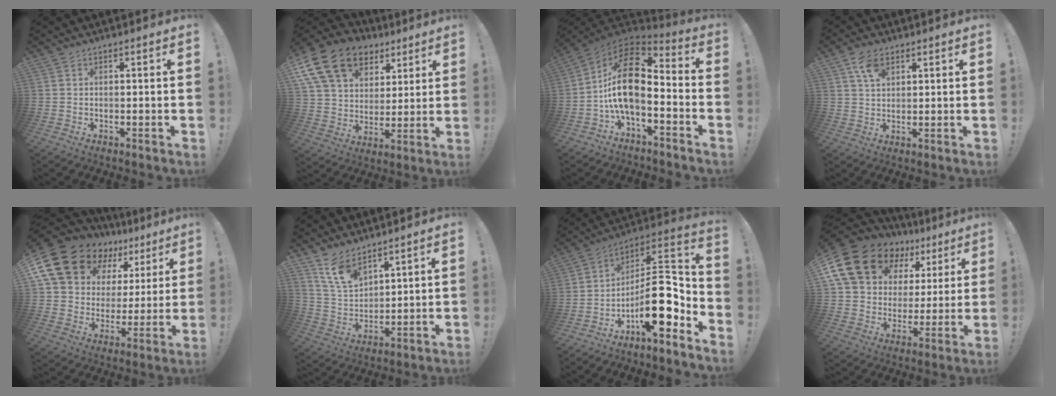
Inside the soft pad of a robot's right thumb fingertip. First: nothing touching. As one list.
[{"total": 19.7, "force": [10.9, 13.0, 10.0], "torque": [-0.166, -0.054, 0.208]}, {"total": 16.0, "force": [-0.1, 8.8, 13.4], "torque": [-0.251, 0.007, -0.002]}, {"total": 6.1, "force": [3.3, 3.6, 3.6], "torque": [-0.061, -0.008, 0.060]}, {"total": 19.3, "force": [13.3, 11.2, 8.5], "torque": [-0.147, -0.089, 0.261]}, {"total": 11.0, "force": [8.3, 5.7, 4.4], "torque": [-0.100, -0.046, 0.166]}, {"total": 17.3, "force": [-5.0, 7.4, 14.8], "torque": [-0.235, 0.022, -0.077]}, {"total": 19.6, "force": [11.7, 12.3, 9.7], "torque": [-0.168, -0.072, 0.228]}]